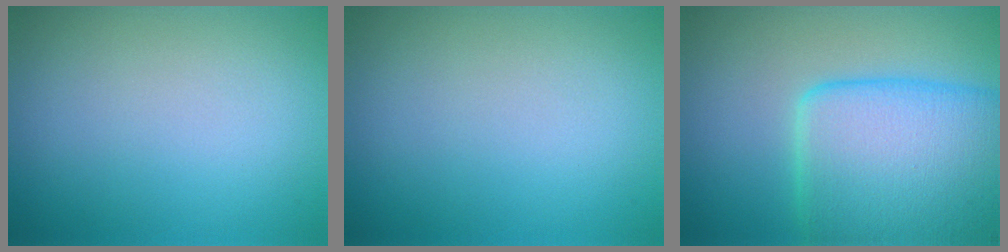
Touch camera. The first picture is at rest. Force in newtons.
{"total": 0.0}
{"total": 9.1, "press": 9.0, "slide": 0.4}